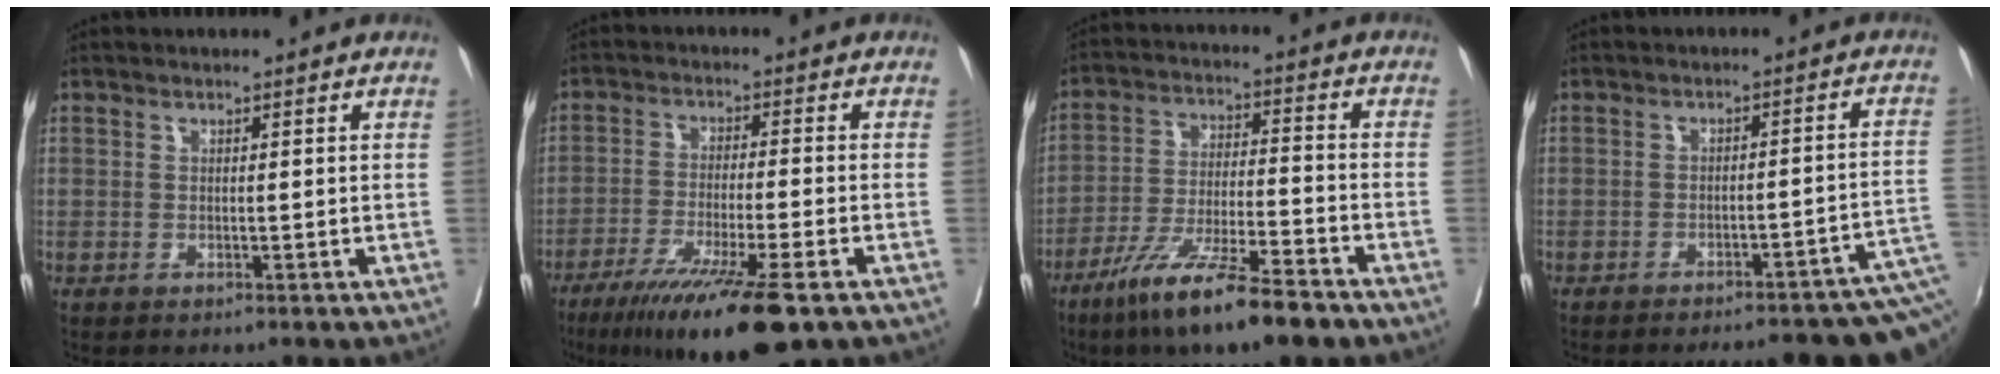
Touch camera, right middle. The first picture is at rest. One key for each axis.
{"total": 14.2, "fx": -9.2, "fy": 0.3, "fz": 10.8, "tx": -0.172, "ty": -0.042, "tz": -0.151}
{"total": 13.5, "fx": -9.4, "fy": 1.0, "fz": 9.6, "tx": -0.175, "ty": -0.035, "tz": -0.169}
{"total": 15.8, "fx": -11.9, "fy": 3.5, "fz": 9.9, "tx": -0.076, "ty": 0.022, "tz": -0.134}